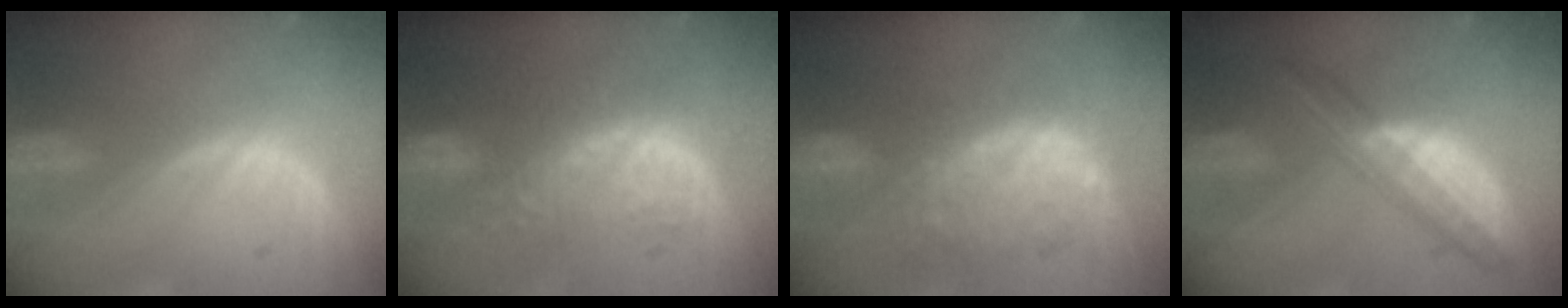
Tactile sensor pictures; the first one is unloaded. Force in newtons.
{"total": 9.1, "press": 8.7, "slide": 2.6}
{"total": 9.6, "press": 9.3, "slide": 2.3}
{"total": 7.7, "press": 6.5, "slide": 4.1}